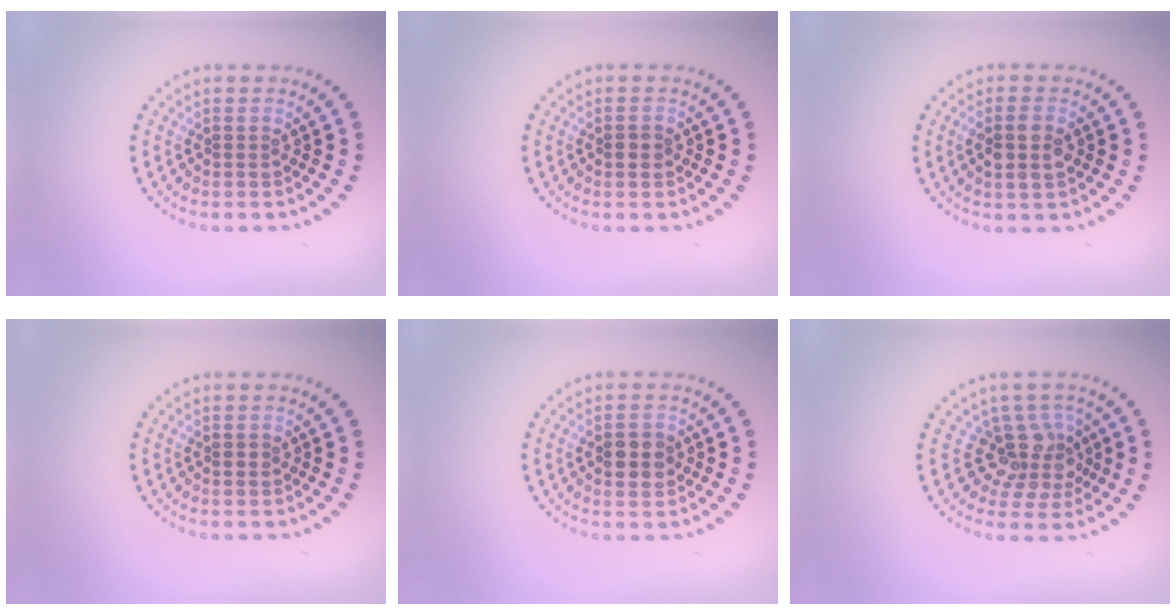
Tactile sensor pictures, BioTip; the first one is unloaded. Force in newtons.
{"total": 1.4, "press": 1.4, "slide": 0.2}
{"total": 2.7, "press": 2.5, "slide": 0.8}
{"total": 0.9, "press": 0.9, "slide": 0.1}
{"total": 2.7, "press": 2.7, "slide": 0.0}
{"total": 3.8, "press": 2.9, "slide": 2.5}